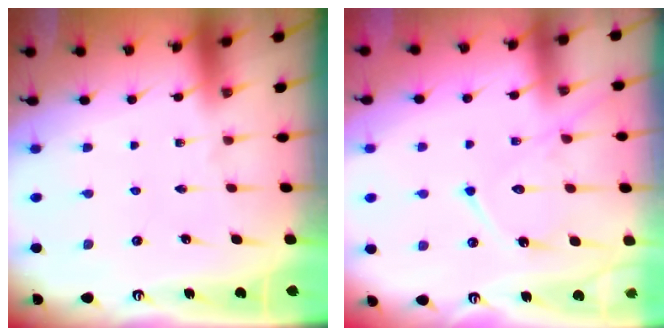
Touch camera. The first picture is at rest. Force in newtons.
{"total": 12.3, "press": 12.2, "slide": 1.2}